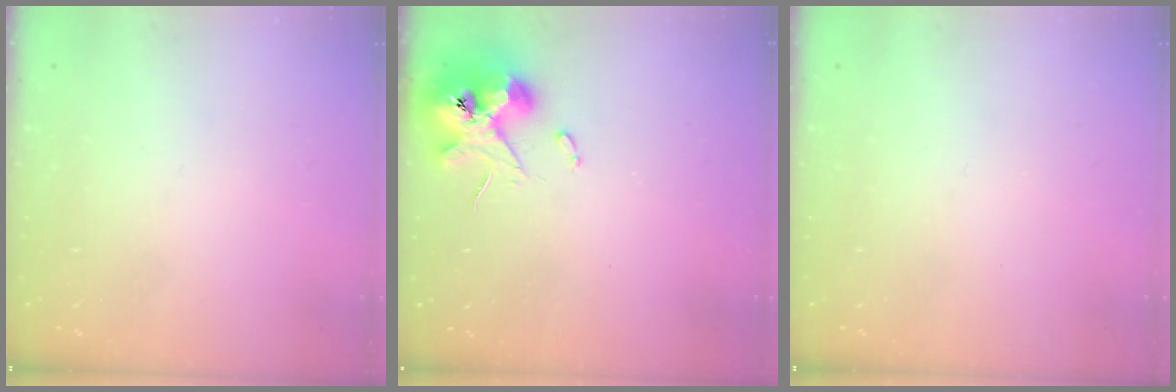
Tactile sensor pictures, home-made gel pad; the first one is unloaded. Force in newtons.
{"total": 11.2, "press": 11.0, "slide": 1.7}
{"total": 0.0}